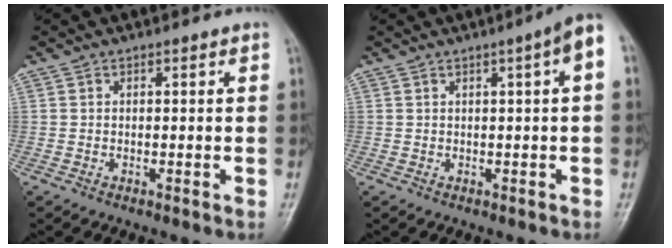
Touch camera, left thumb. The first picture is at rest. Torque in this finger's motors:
{"motor_torque": [2.42, 2.59, 1.69, -1.07, 0.01]}